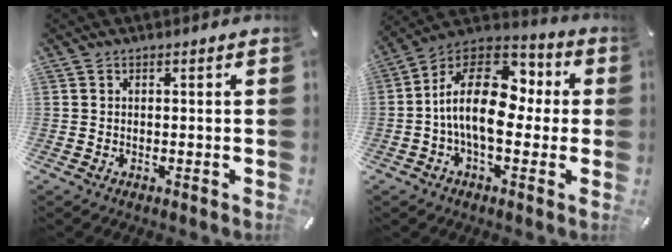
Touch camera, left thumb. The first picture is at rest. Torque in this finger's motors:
{"motor_torque": [2.41, 2.60, 1.53, 0.98, 0.22]}